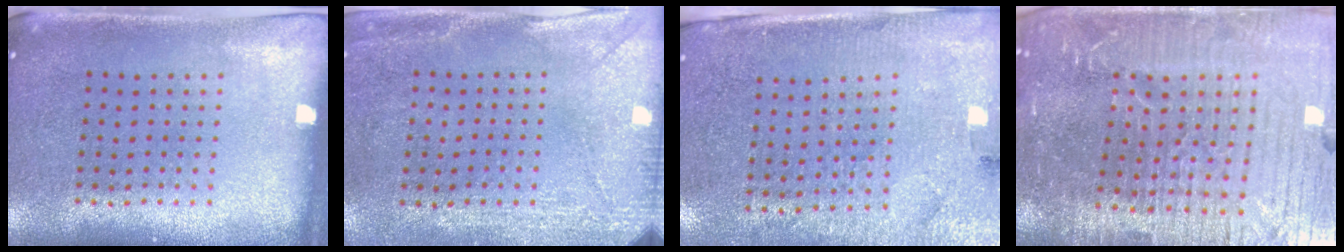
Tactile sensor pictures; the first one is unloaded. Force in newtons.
{"total": 2.9, "press": 2.5, "slide": 1.5}
{"total": 3.1, "press": 2.9, "slide": 1.0}
{"total": 7.0, "press": 6.1, "slide": 3.5}